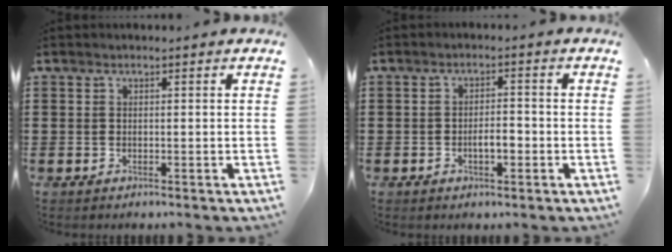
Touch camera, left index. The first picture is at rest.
{"total": 3.1, "force": [-0.9, 1.1, 2.8], "torque": [-0.051, 0.005, -0.018]}